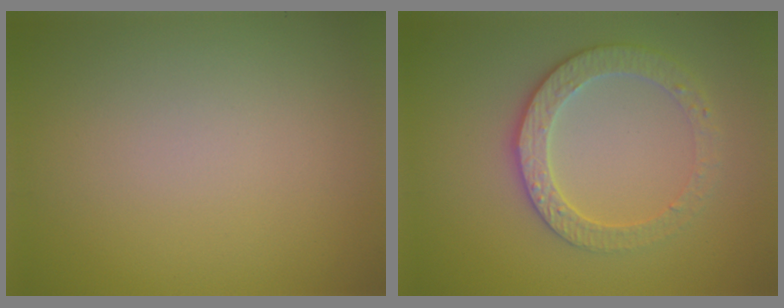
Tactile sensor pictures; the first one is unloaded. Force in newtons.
{"total": 3.3, "press": 3.2, "slide": 0.9}